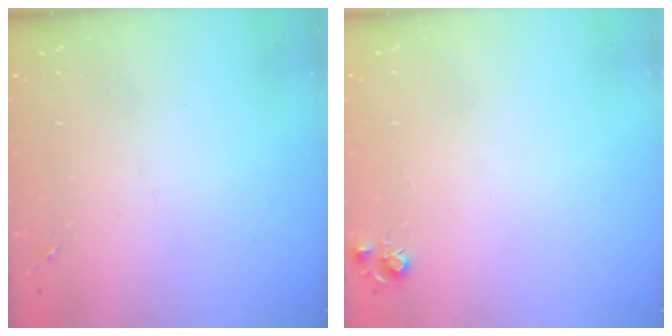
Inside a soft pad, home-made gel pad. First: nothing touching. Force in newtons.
{"total": 5.1, "press": 5.0, "slide": 0.5}